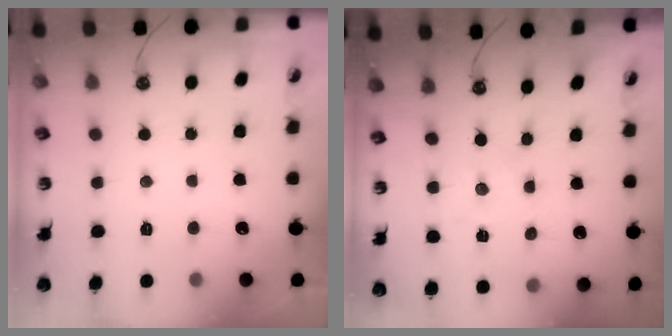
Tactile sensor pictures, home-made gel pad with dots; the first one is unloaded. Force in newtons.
{"total": 0.0}